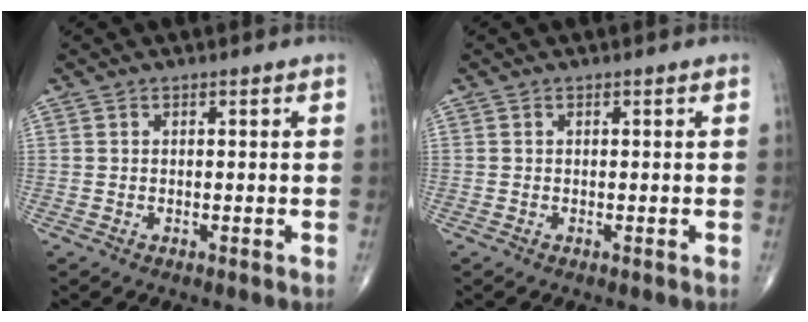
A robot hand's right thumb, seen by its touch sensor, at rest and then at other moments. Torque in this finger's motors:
{"motor_torque": [0.15, 0.18, -0.14, -0.08, 0.02]}